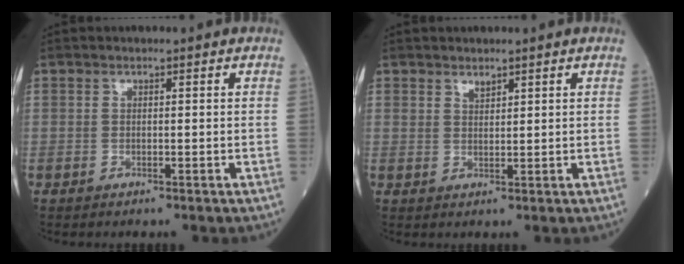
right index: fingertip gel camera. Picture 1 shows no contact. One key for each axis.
{"total": 1.4, "fx": 1.2, "fy": 0.5, "fz": 0.5, "tx": -0.010, "ty": -0.002, "tz": 0.025}